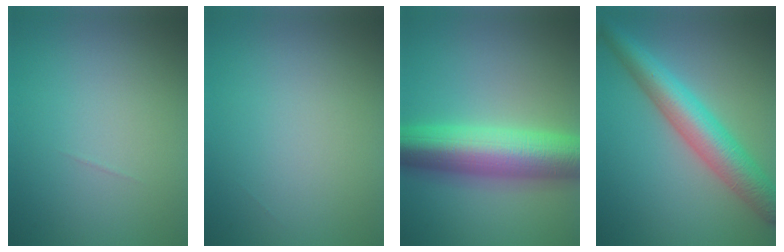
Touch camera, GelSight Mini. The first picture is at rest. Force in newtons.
{"total": 0.0}
{"total": 10.7, "press": 10.7, "slide": 0.1}
{"total": 6.9, "press": 6.9, "slide": 0.2}